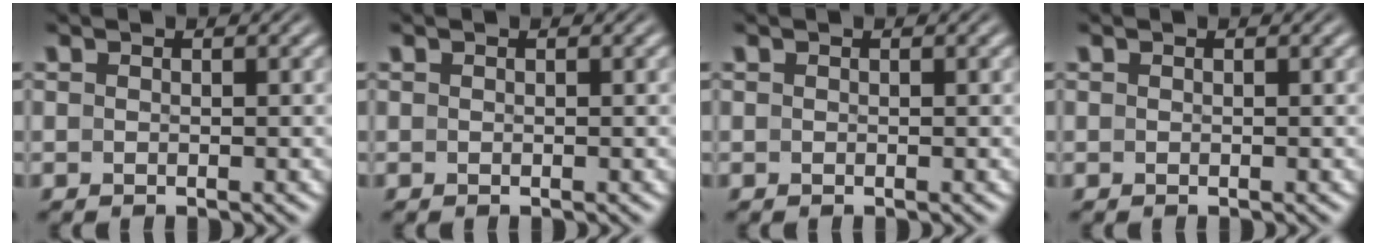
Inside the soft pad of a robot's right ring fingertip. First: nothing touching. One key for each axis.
{"total": 0.0}
{"total": 0.0}
{"total": 0.0}